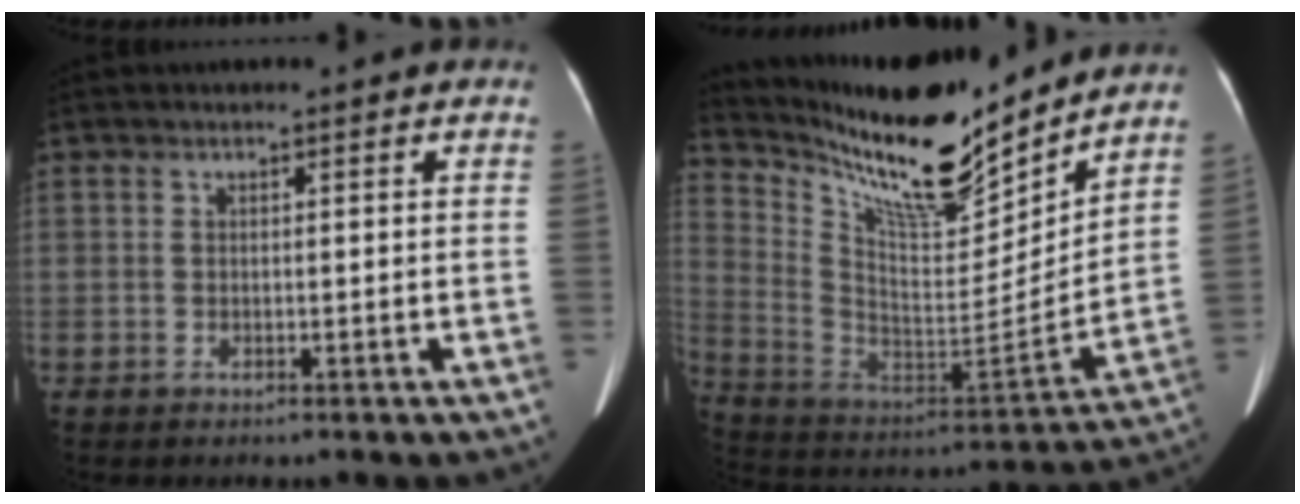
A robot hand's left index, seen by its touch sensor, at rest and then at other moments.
{"total": 20.2, "force": [17.5, 3.0, 9.7], "torque": [-0.187, -0.027, 0.302]}